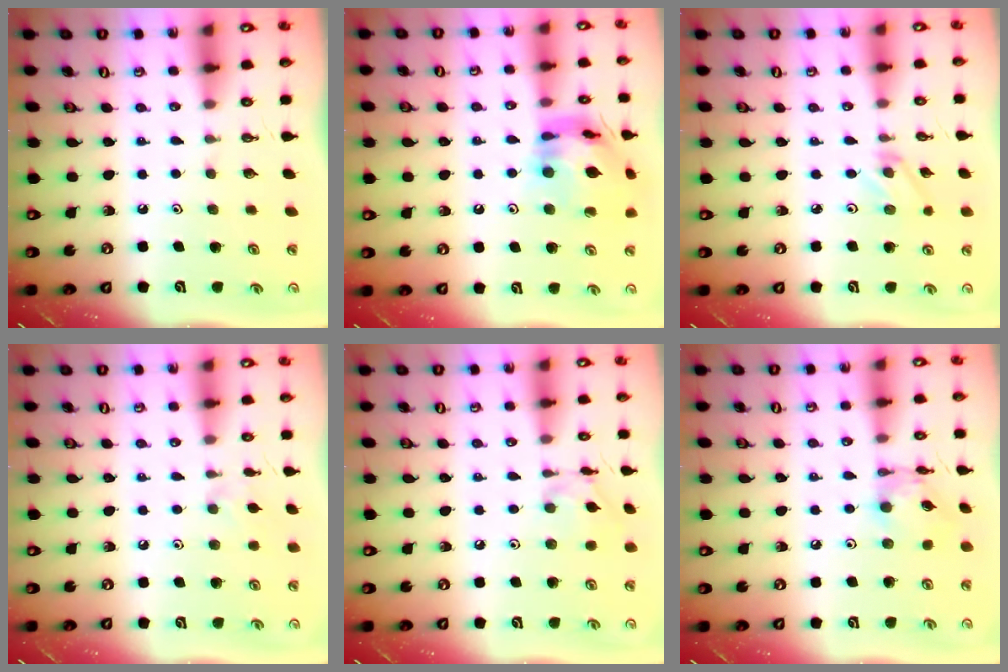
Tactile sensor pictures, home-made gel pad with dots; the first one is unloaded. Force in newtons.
{"total": 16.4, "press": 16.4, "slide": 1.3}
{"total": 3.1, "press": 3.1, "slide": 0.4}
{"total": 3.3, "press": 3.3, "slide": 0.6}
{"total": 9.1, "press": 9.1, "slide": 0.5}
{"total": 7.8, "press": 7.8, "slide": 0.4}